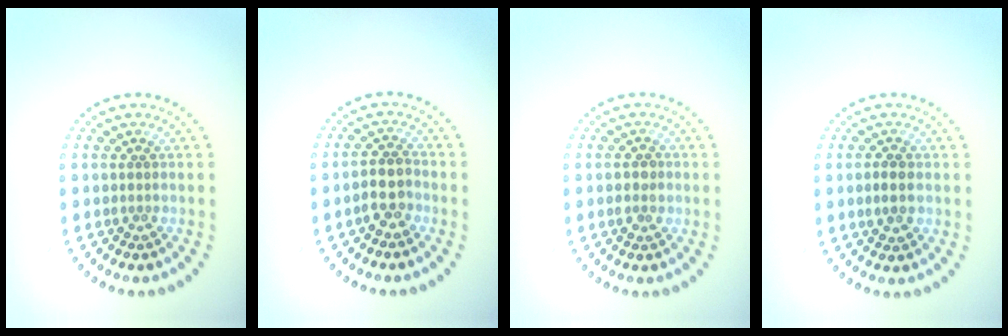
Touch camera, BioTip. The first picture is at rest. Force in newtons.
{"total": 2.5, "press": 2.3, "slide": 0.9}
{"total": 1.8, "press": 1.8, "slide": 0.2}
{"total": 1.5, "press": 1.5, "slide": 0.1}